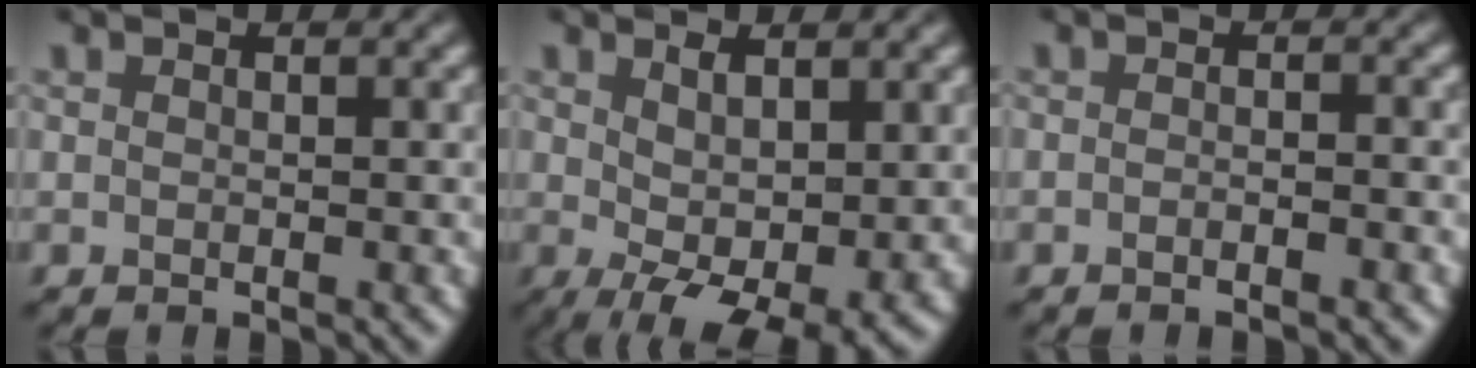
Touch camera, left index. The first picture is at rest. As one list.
[{"total": 5.2, "force": [0.3, 2.2, 4.7], "torque": [-0.083, -0.010, 0.011]}, {"total": 1.3, "force": [-0.9, 0.2, 0.9], "torque": [-0.008, -0.004, -0.017]}]